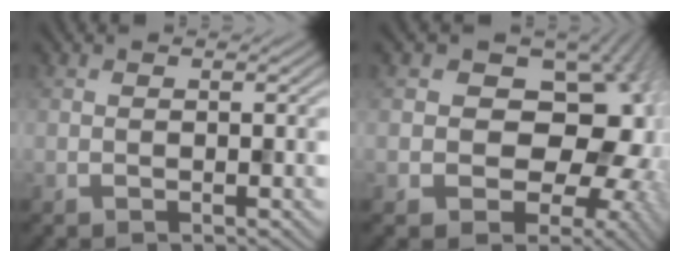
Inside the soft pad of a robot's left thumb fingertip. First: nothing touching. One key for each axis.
{"total": 15.9, "fx": -0.1, "fy": 12.2, "fz": 10.3, "tx": -0.136, "ty": -0.010, "tz": -0.018}